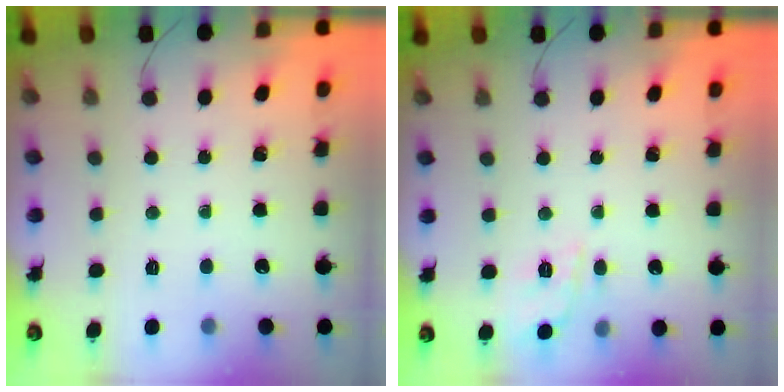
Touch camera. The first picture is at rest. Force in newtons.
{"total": 10.1, "press": 10.0, "slide": 1.4}